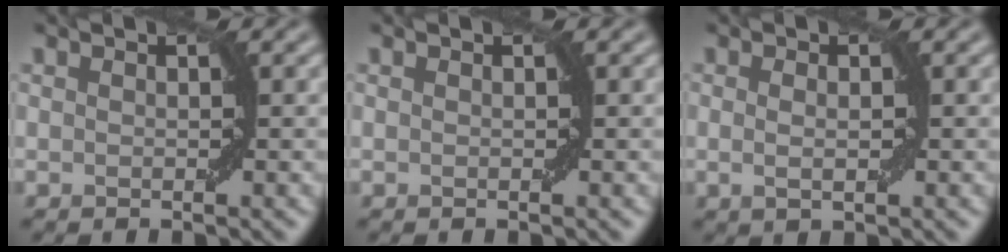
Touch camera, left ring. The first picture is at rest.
{"total": 0.0}
{"total": 1.4, "force": [0.1, 0.5, 1.3], "torque": [-0.025, 0.001, 0.002]}